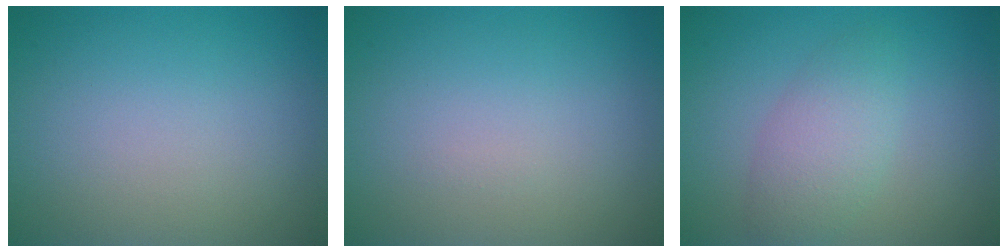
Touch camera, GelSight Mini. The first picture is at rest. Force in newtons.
{"total": 0.0}
{"total": 3.3, "press": 3.3, "slide": 0.0}